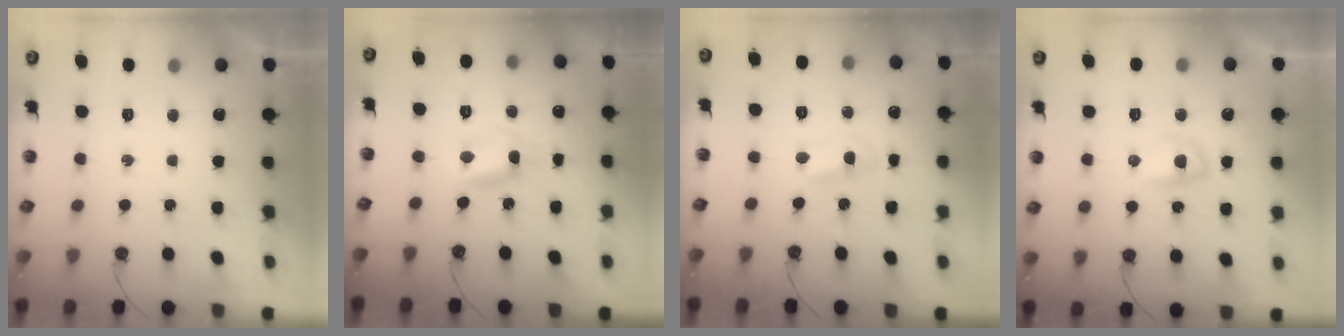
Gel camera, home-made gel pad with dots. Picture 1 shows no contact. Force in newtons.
{"total": 1.7, "press": 1.7, "slide": 0.1}
{"total": 1.3, "press": 1.1, "slide": 0.7}
{"total": 3.8, "press": 3.8, "slide": 0.6}